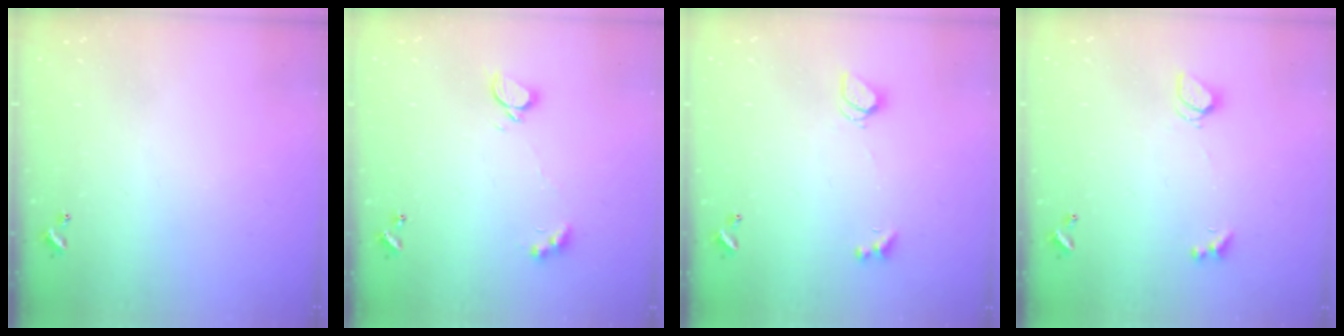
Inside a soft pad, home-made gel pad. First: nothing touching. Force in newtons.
{"total": 2.5, "press": 2.4, "slide": 0.5}
{"total": 2.0, "press": 1.9, "slide": 0.5}
{"total": 2.0, "press": 1.9, "slide": 0.5}